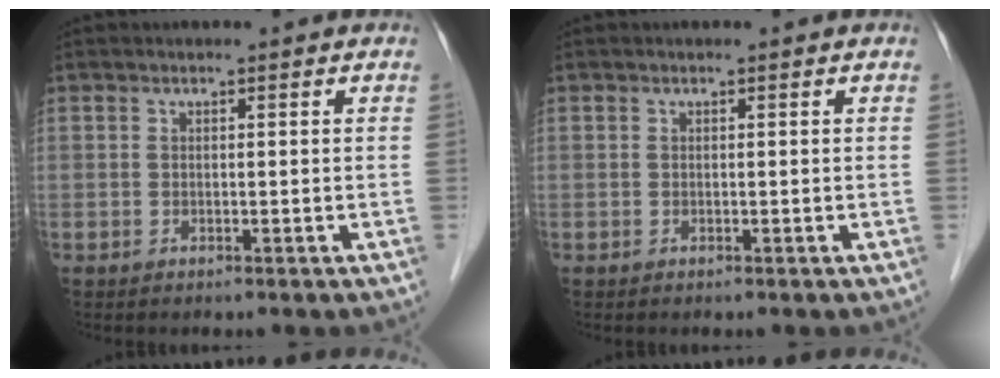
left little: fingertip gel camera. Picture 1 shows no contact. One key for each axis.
{"total": 0.0}